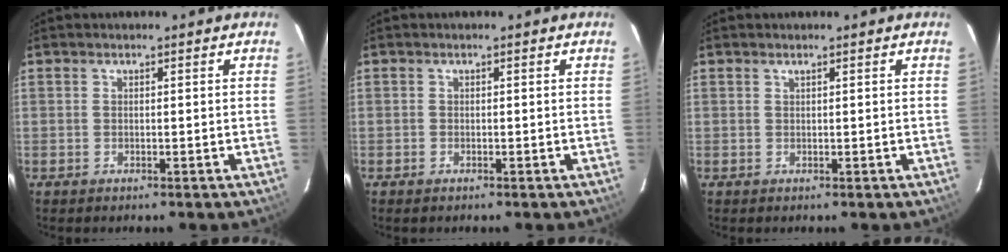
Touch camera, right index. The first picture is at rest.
{"total": 0.7, "force": [-0.5, 0.4, 0.1], "torque": [-0.004, -0.001, -0.010]}
{"total": 0.0}